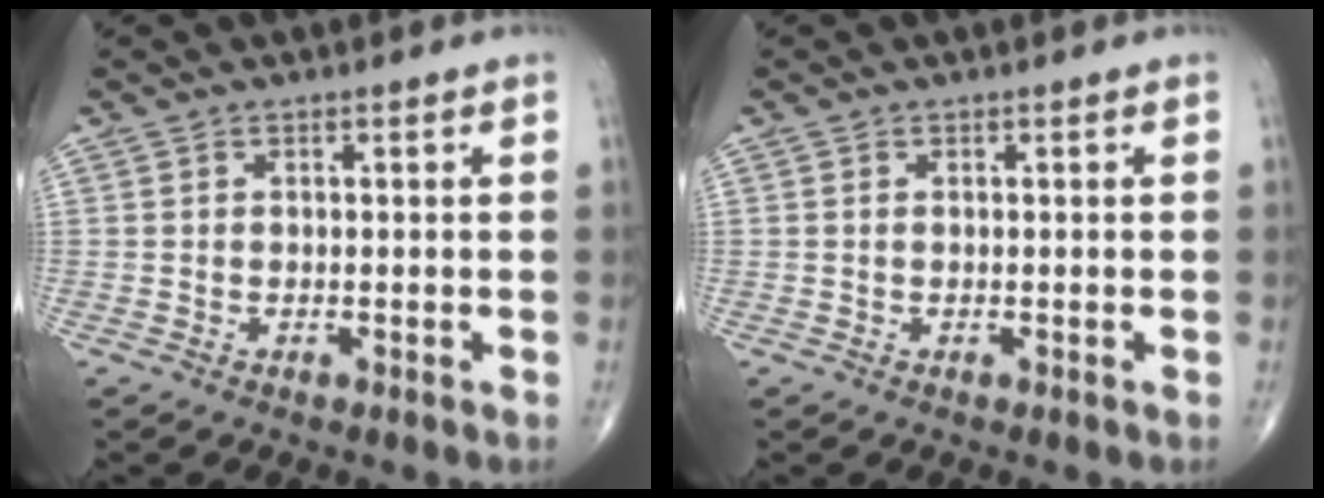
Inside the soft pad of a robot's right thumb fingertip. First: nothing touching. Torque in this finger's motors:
{"motor_torque": [-0.10, 0.14, 0.12, 0.10, 0.03]}